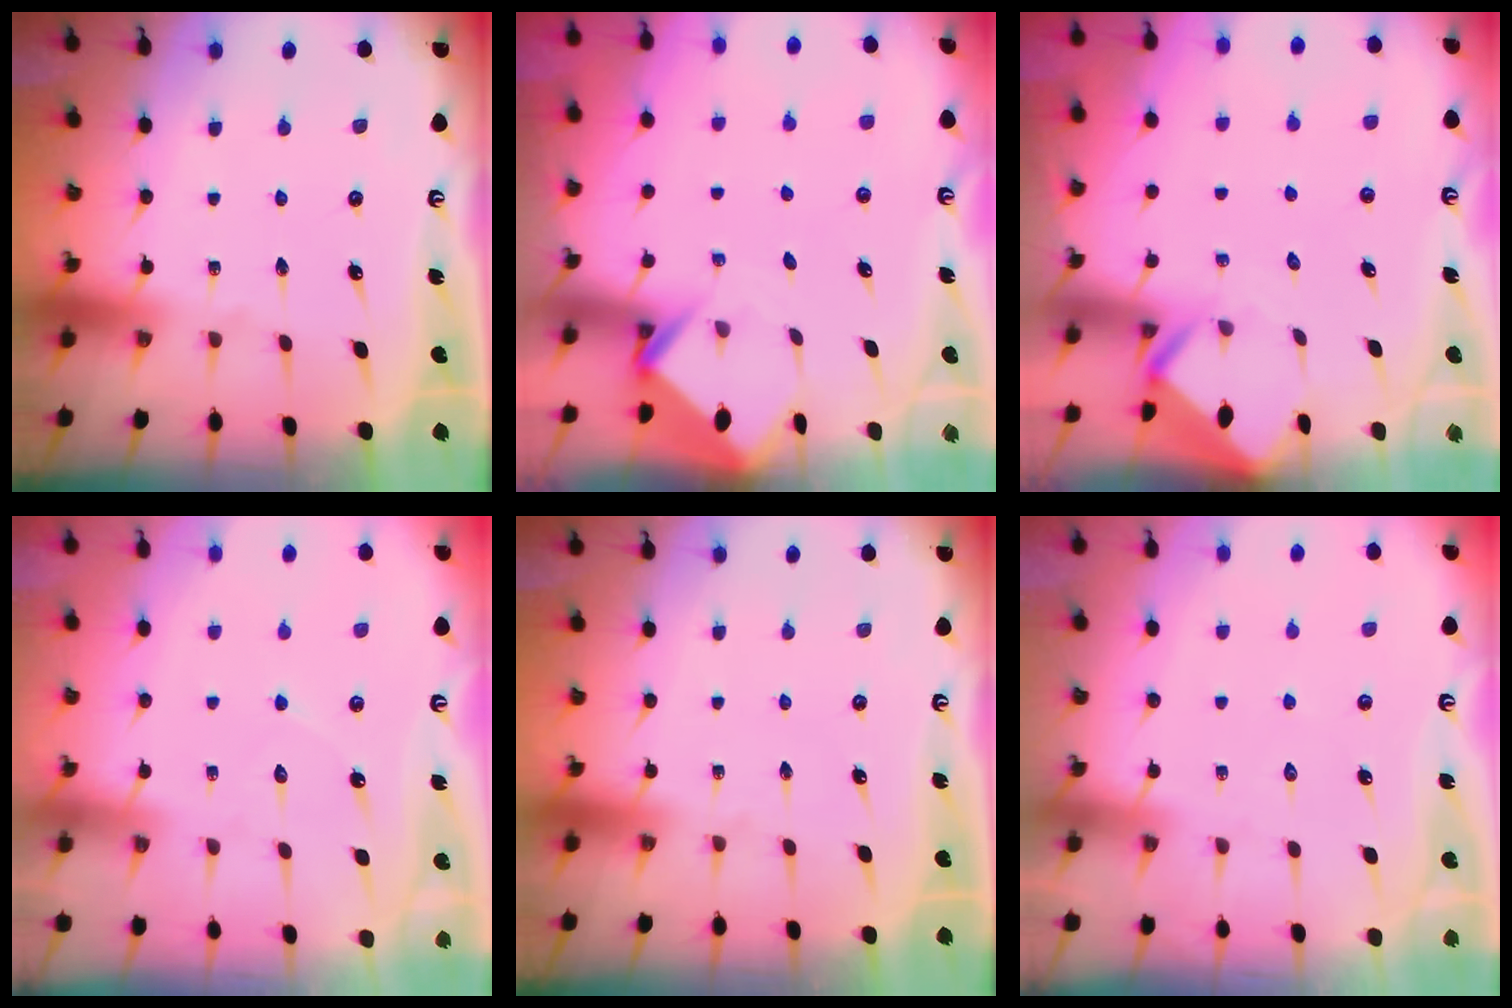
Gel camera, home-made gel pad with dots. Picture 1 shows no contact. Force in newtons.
{"total": 3.9, "press": 3.9, "slide": 0.1}
{"total": 2.6, "press": 2.6, "slide": 0.1}
{"total": 4.7, "press": 4.7, "slide": 0.5}
{"total": 0.0}
{"total": 5.7, "press": 5.7, "slide": 0.7}